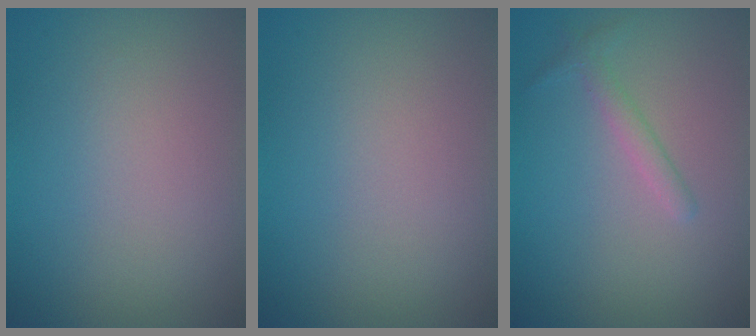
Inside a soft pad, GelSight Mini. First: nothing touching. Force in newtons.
{"total": 0.0}
{"total": 1.4, "press": 1.4, "slide": 0.0}